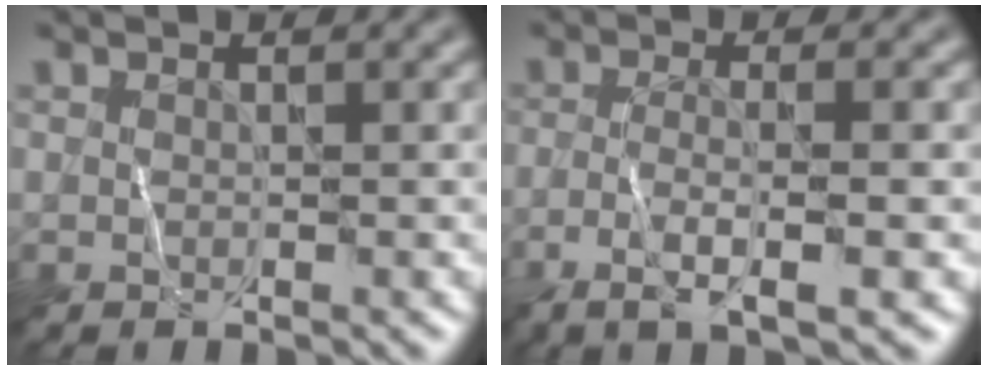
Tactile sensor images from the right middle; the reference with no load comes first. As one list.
[{"total": 4.1, "force": [-1.3, 0.7, 3.8], "torque": [-0.064, -0.001, -0.027]}]